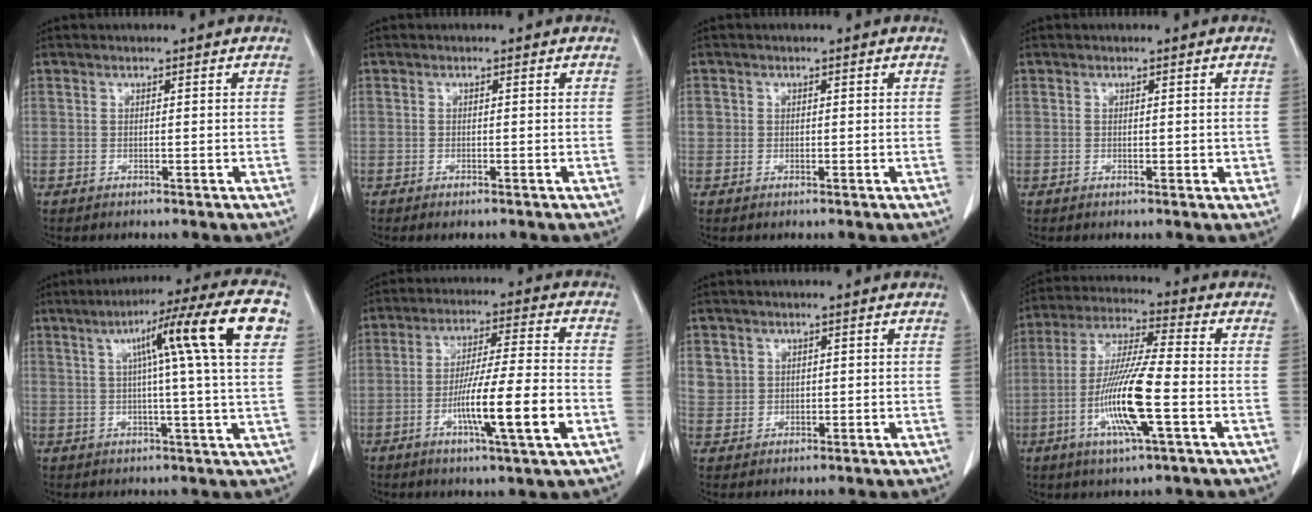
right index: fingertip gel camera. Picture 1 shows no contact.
{"total": 1.0, "force": [-0.7, 0.1, 0.7], "torque": [-0.012, -0.002, -0.010]}
{"total": 1.5, "force": [0.2, 1.5, 0.3], "torque": [0.007, 0.009, 0.005]}
{"total": 1.2, "force": [0.1, 0.7, 1.0], "torque": [-0.011, 0.001, 0.003]}
{"total": 15.3, "force": [5.0, -1.3, 14.4], "torque": [-0.209, 0.026, 0.062]}
{"total": 12.4, "force": [-3.9, 0.1, 11.7], "torque": [-0.203, -0.006, -0.068]}
{"total": 3.0, "force": [1.1, 2.8, 0.1], "torque": [0.014, 0.004, 0.020]}
{"total": 13.2, "force": [-3.6, 0.7, 12.7], "torque": [-0.254, -0.010, -0.070]}